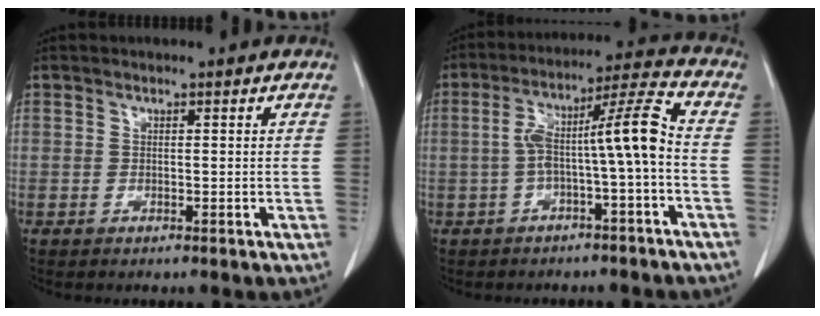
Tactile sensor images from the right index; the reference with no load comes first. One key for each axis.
{"total": 9.8, "fx": -1.4, "fy": -0.1, "fz": 9.7, "tx": -0.165, "ty": 0.039, "tz": -0.025}